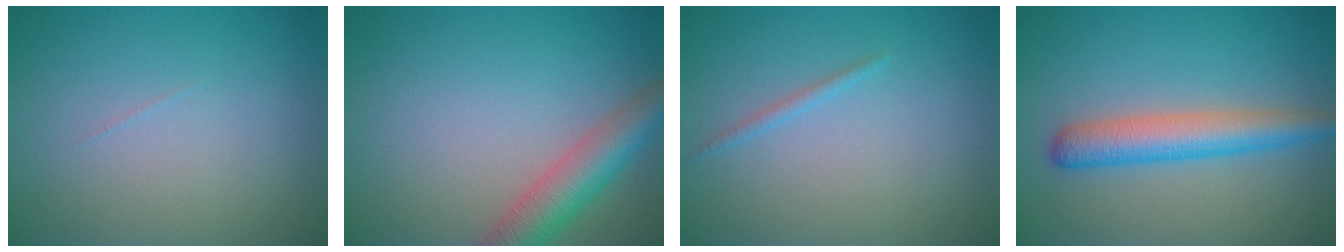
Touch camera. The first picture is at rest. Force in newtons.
{"total": 5.0, "press": 4.9, "slide": 0.2}
{"total": 0.8, "press": 0.8, "slide": 0.0}
{"total": 4.7, "press": 4.7, "slide": 0.1}